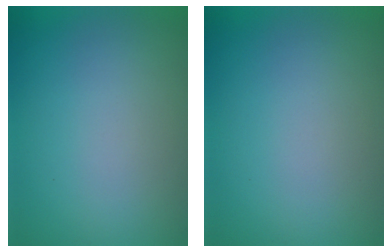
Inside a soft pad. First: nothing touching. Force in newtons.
{"total": 0.0}